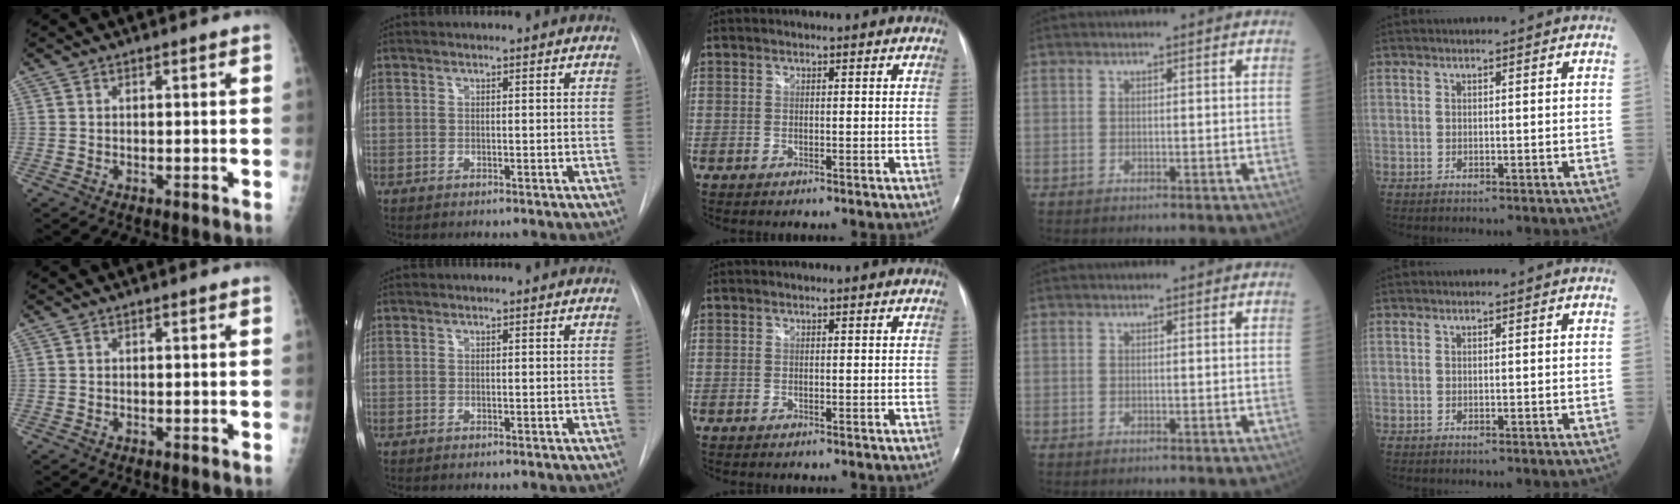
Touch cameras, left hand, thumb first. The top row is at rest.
{}